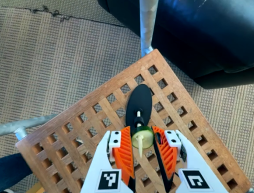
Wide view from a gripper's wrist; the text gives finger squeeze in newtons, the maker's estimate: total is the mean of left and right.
{"total": 7.7, "left": 7.8, "right": 7.6}